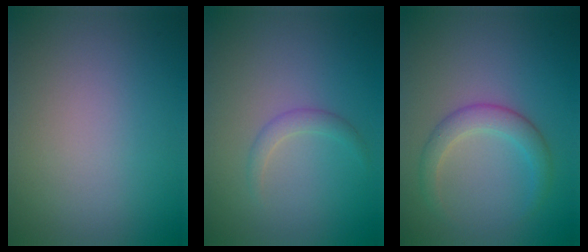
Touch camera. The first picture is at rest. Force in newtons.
{"total": 1.3, "press": 1.3, "slide": 0.1}
{"total": 2.7, "press": 2.7, "slide": 0.2}